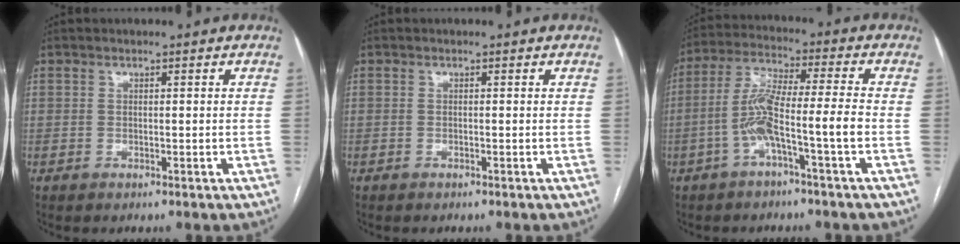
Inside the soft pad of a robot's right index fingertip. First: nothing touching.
{"total": 0.0}
{"total": 8.6, "force": [-3.2, -0.3, 8.0], "torque": [-0.162, 0.023, -0.062]}